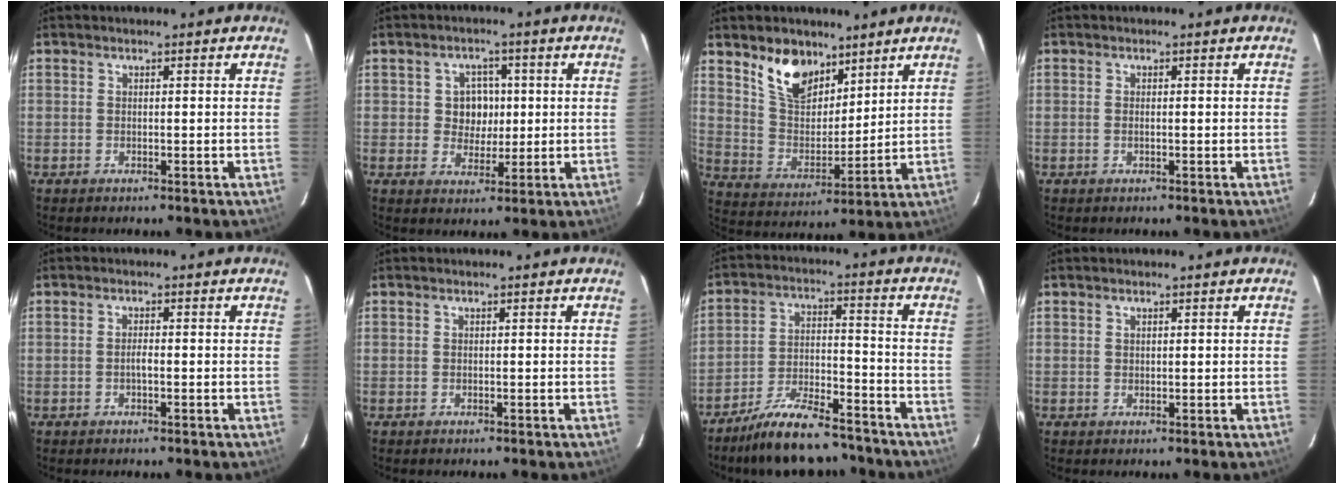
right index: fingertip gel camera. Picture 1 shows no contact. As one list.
[{"total": 5.5, "force": [0.5, 5.1, 2.1], "torque": [-0.035, 0.013, 0.014]}, {"total": 11.6, "force": [7.9, 6.2, 5.8], "torque": [-0.112, 0.008, 0.155]}, {"total": 0.7, "force": [-0.2, 0.1, 0.7], "torque": [-0.015, 0.001, -0.004]}, {"total": 1.1, "force": [-0.4, 0.2, 0.9], "torque": [-0.018, 0.001, -0.008]}, {"total": 0.0}, {"total": 15.3, "force": [-13.0, 4.2, 6.8], "torque": [-0.136, 0.001, -0.207]}, {"total": 0.6, "force": [0.4, 0.4, 0.3], "torque": [-0.004, 0.003, 0.008]}]